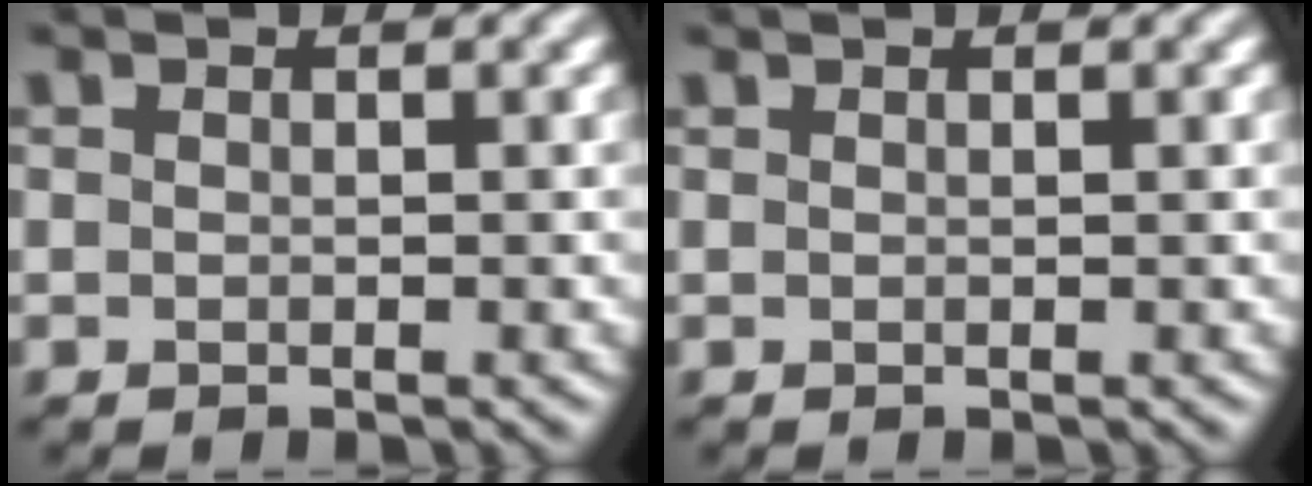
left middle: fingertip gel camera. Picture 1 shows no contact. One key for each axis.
{"total": 0.5, "fx": 0.4, "fy": 0.2, "fz": 0.2, "tx": -0.001, "ty": 0.001, "tz": 0.003}